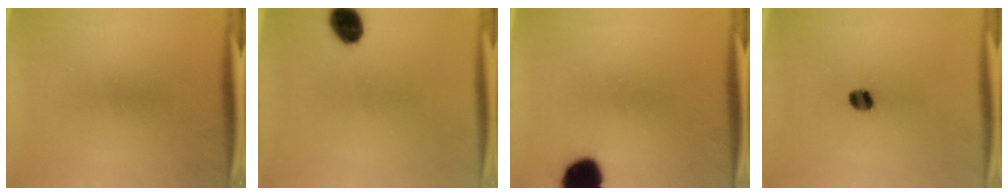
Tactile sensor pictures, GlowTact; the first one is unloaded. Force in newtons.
{"total": 6.5}
{"total": 8.6}
{"total": 3.5}